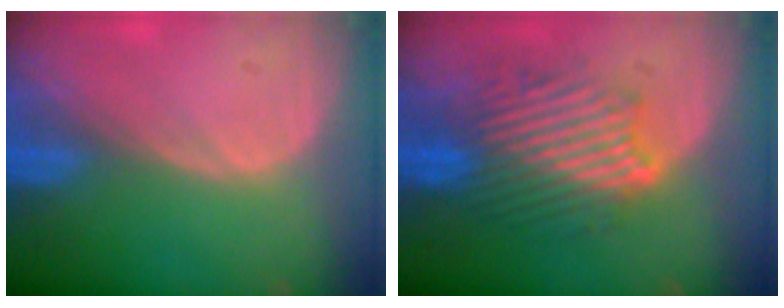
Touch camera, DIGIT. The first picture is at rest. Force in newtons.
{"total": 9.1, "press": 9.1, "slide": 0.6}